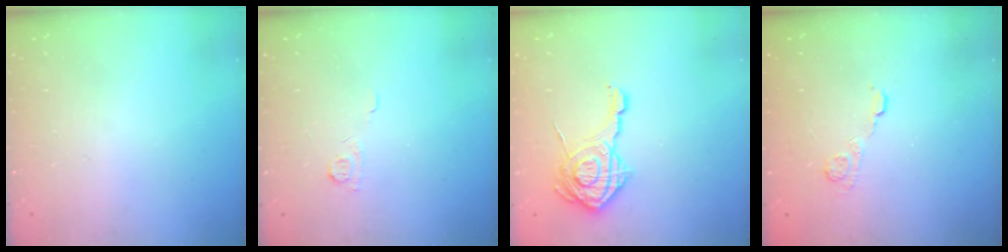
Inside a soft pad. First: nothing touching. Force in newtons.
{"total": 3.9, "press": 3.9, "slide": 0.6}
{"total": 15.5, "press": 15.4, "slide": 1.2}
{"total": 5.4, "press": 5.2, "slide": 1.6}